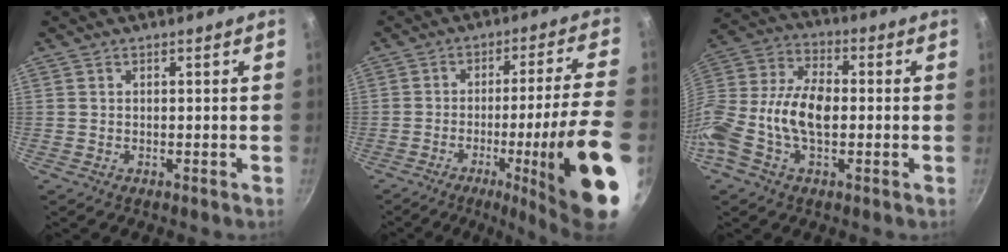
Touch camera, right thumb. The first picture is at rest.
{"total": 20.4, "force": [-7.6, 1.3, 18.9], "torque": [-0.257, 0.023, -0.104]}
{"total": 17.0, "force": [-1.6, 9.8, 13.8], "torque": [-0.278, 0.027, -0.050]}